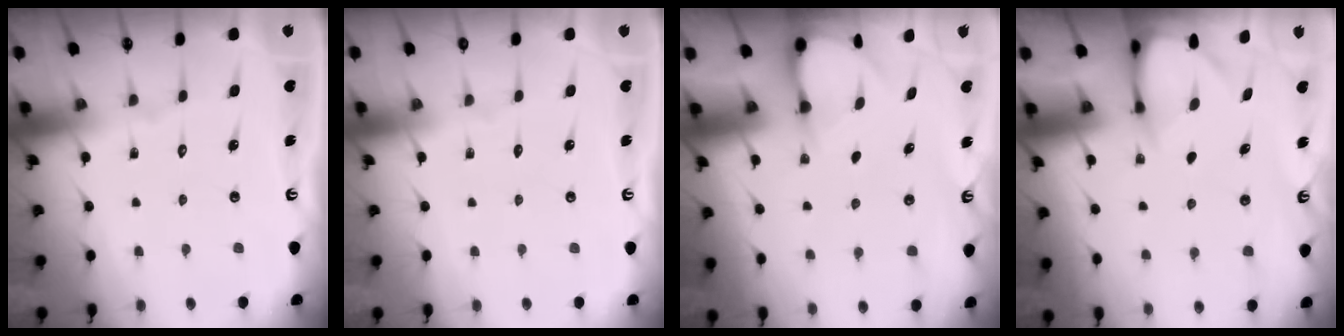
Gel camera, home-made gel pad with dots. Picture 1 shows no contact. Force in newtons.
{"total": 0.0}
{"total": 3.2, "press": 3.1, "slide": 0.4}
{"total": 3.3, "press": 3.3, "slide": 0.3}